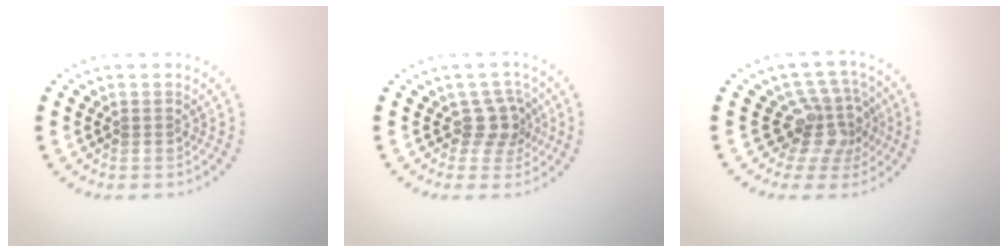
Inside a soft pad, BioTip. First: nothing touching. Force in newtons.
{"total": 2.6, "press": 2.0, "slide": 1.6}
{"total": 4.0, "press": 3.0, "slide": 2.6}